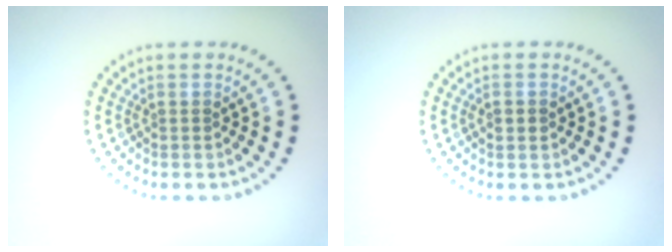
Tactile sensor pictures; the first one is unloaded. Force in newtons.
{"total": 1.4, "press": 1.4, "slide": 0.1}